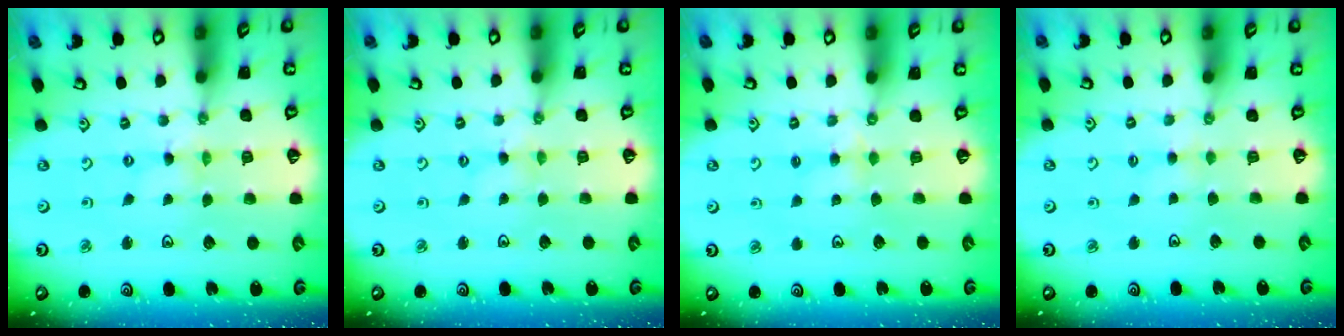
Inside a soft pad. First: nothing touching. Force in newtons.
{"total": 0.9, "press": 0.9, "slide": 0.2}
{"total": 2.7, "press": 2.7, "slide": 0.4}
{"total": 2.2, "press": 2.2, "slide": 0.5}